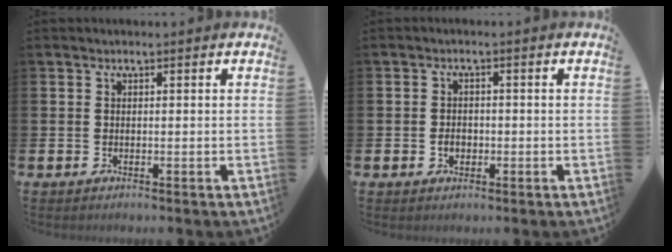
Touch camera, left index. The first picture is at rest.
{"total": 1.9, "force": [-0.5, 1.4, 1.1], "torque": [-0.009, 0.000, -0.014]}